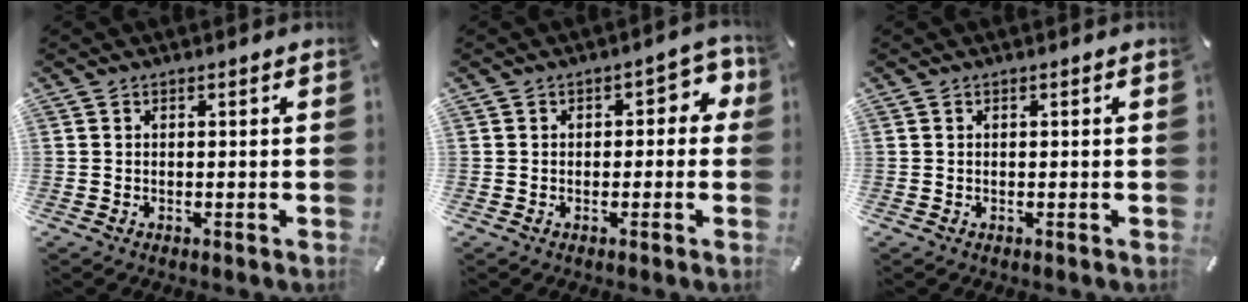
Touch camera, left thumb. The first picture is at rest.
{"total": 5.0, "force": [0.4, 3.3, 3.8], "torque": [-0.042, 0.004, -0.001]}
{"total": 0.0}